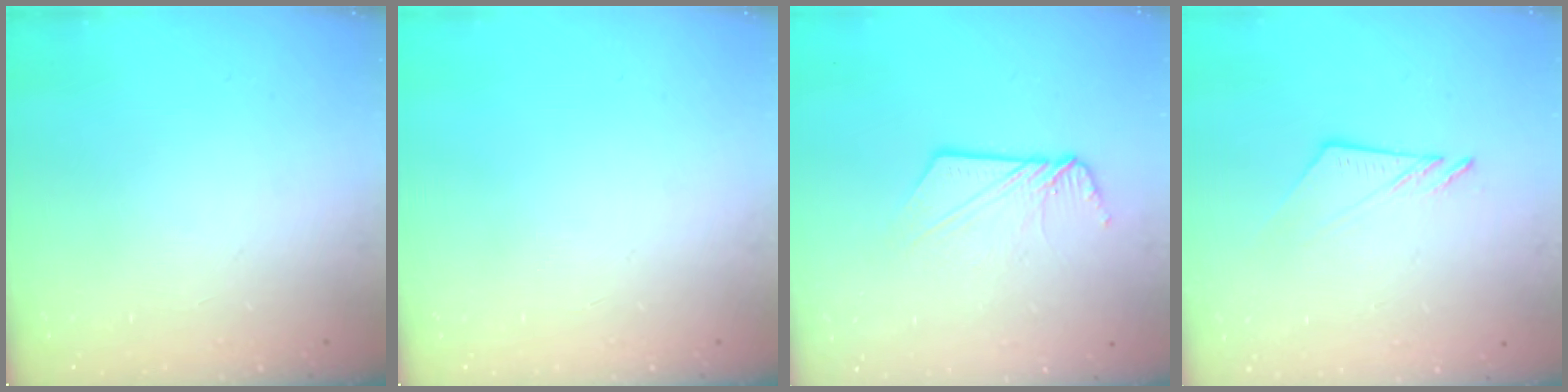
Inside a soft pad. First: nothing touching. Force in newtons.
{"total": 0.0}
{"total": 8.3, "press": 8.3, "slide": 0.3}
{"total": 6.7, "press": 6.7, "slide": 0.1}